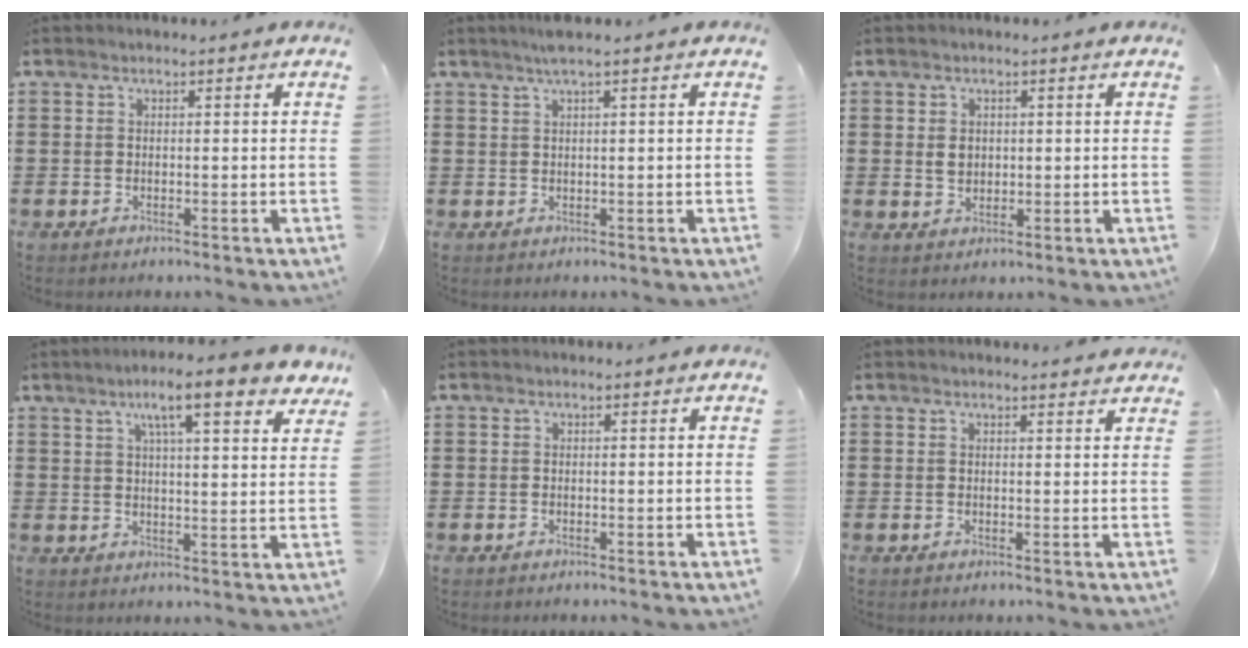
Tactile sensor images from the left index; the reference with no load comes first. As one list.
[{"total": 1.9, "force": [1.1, -0.2, 1.5], "torque": [-0.031, 0.000, 0.020]}, {"total": 2.1, "force": [0.4, 1.6, 1.3], "torque": [-0.028, 0.008, 0.008]}, {"total": 8.4, "force": [5.7, 1.0, 6.0], "torque": [-0.108, -0.012, 0.093]}, {"total": 0.0}, {"total": 1.4, "force": [1.4, 0.1, 0.2], "torque": [-0.007, 0.001, 0.028]}]